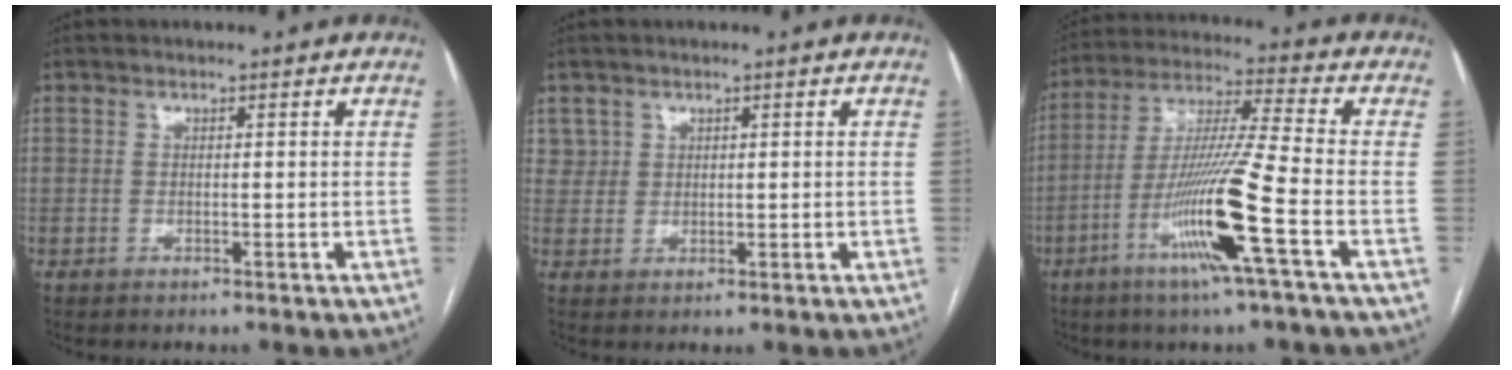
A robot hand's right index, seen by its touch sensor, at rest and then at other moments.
{"total": 2.3, "force": [1.3, 1.9, -0.3], "torque": [0.019, 0.005, 0.017]}
{"total": 14.4, "force": [-5.7, -1.5, 13.2], "torque": [-0.260, -0.015, -0.111]}